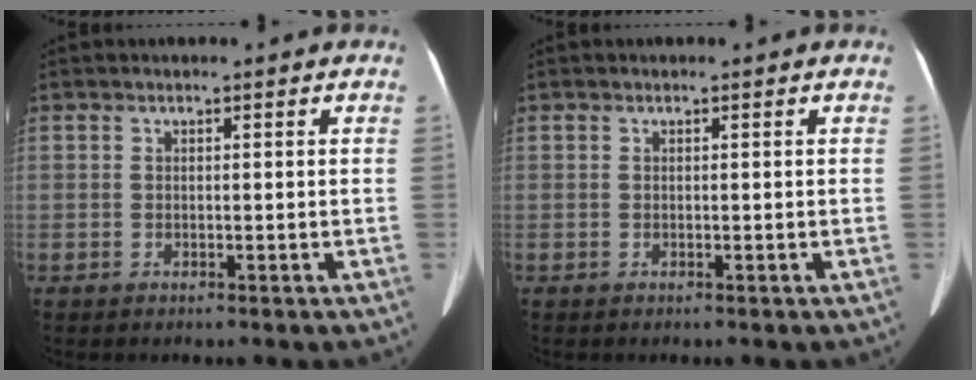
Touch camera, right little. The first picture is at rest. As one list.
[{"total": 0.0}]